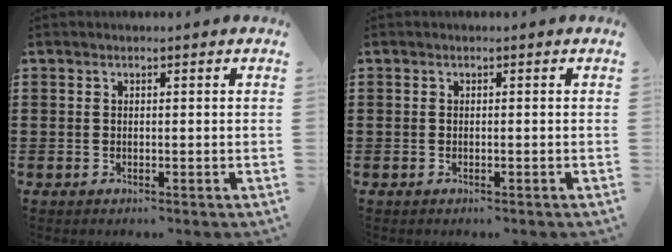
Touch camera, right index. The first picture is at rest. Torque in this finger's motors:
{"motor_torque": [-0.16, -0.07, 0.02, 0.01]}